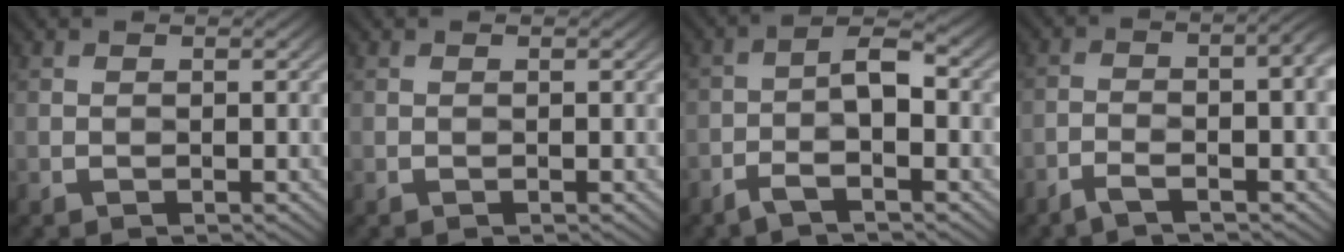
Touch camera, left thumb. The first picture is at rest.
{"total": 0.0}
{"total": 4.1, "force": [-0.9, 1.2, 3.9], "torque": [-0.067, 0.013, -0.024]}
{"total": 5.9, "force": [-2.0, 1.2, 5.4], "torque": [-0.077, 0.007, -0.030]}